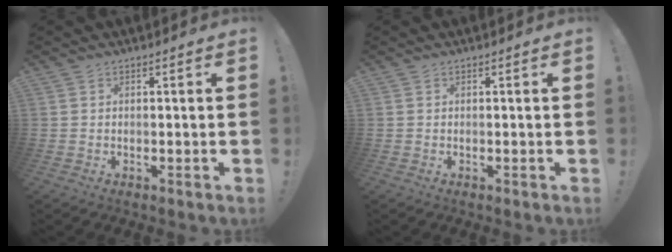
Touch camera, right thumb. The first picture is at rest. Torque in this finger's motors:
{"motor_torque": [-0.24, 0.14, 0.32, -0.30, -0.03]}